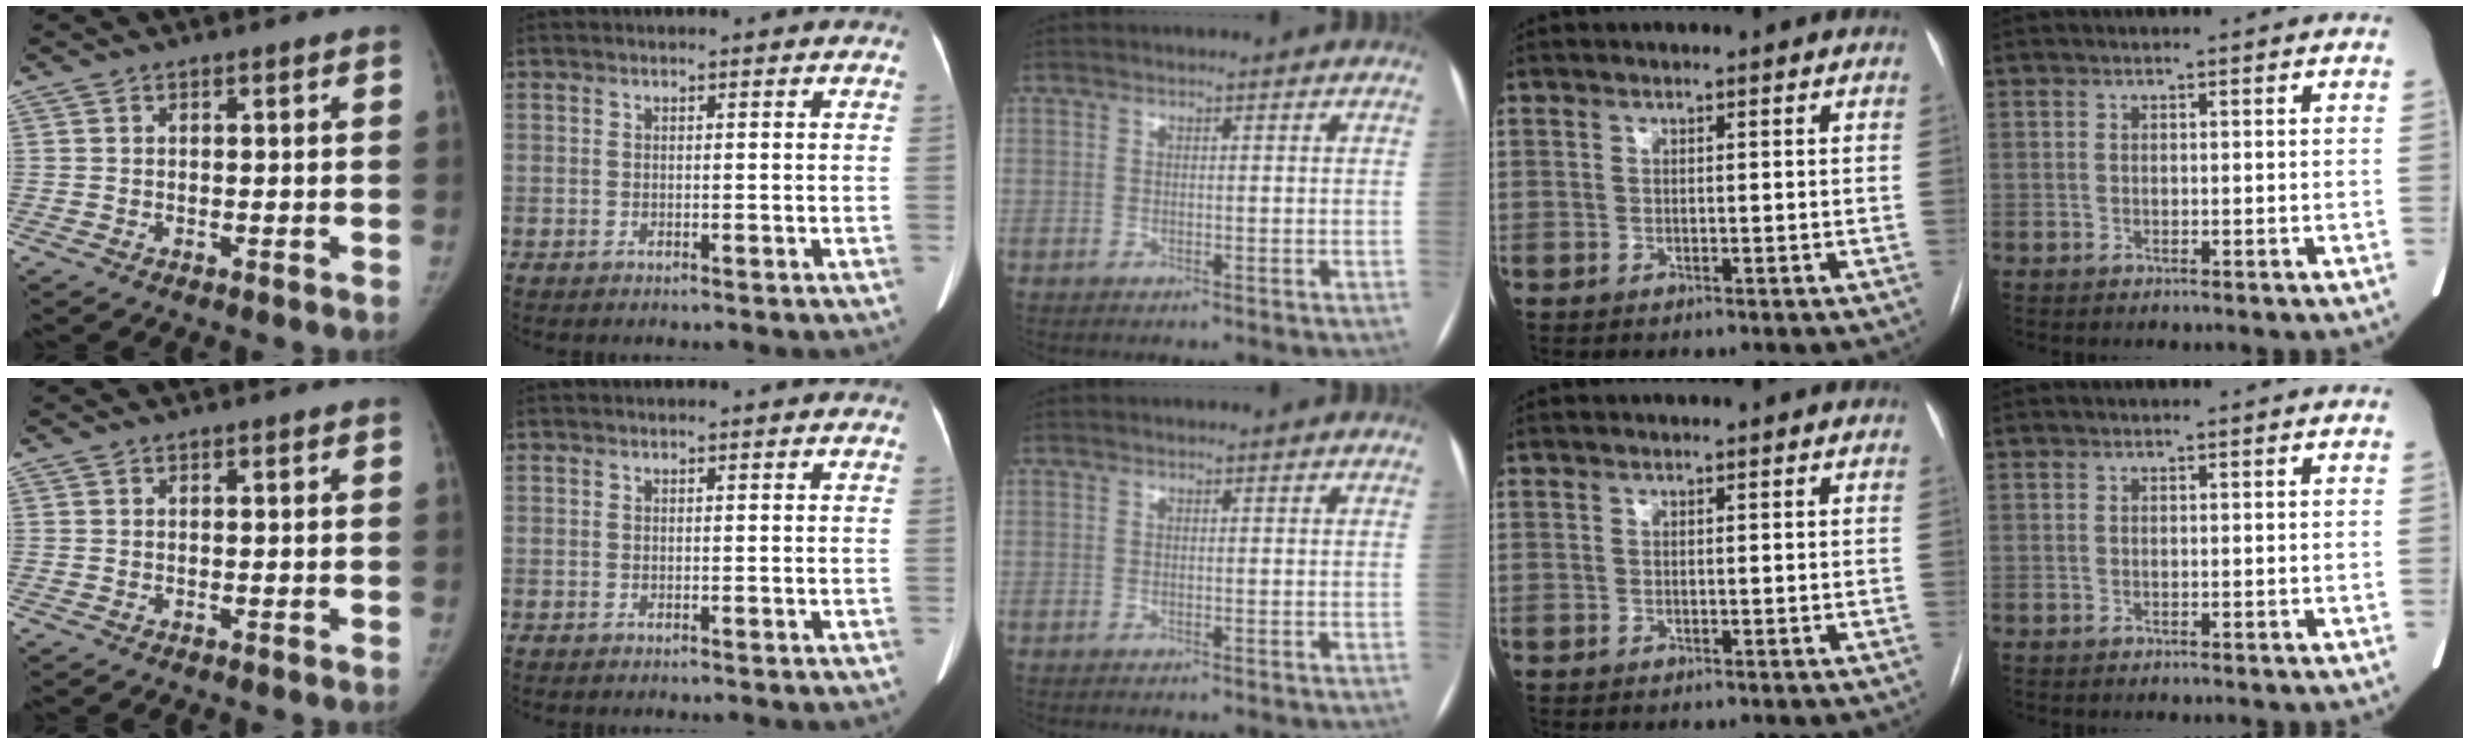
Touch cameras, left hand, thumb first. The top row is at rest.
{}